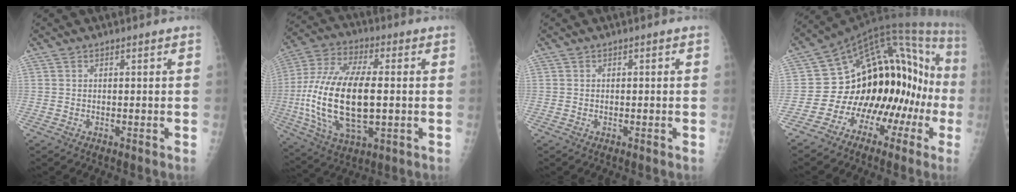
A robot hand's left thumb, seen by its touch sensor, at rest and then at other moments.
{"total": 22.0, "force": [-1.3, 9.9, 19.6], "torque": [-0.408, 0.000, -0.020]}
{"total": 0.0}
{"total": 19.9, "force": [-6.1, 11.5, 15.1], "torque": [-0.171, 0.121, -0.092]}